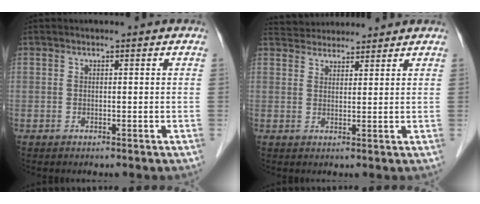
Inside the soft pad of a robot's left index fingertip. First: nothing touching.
{"total": 6.6, "force": [6.3, 1.6, 1.0], "torque": [-0.016, 0.034, 0.098]}